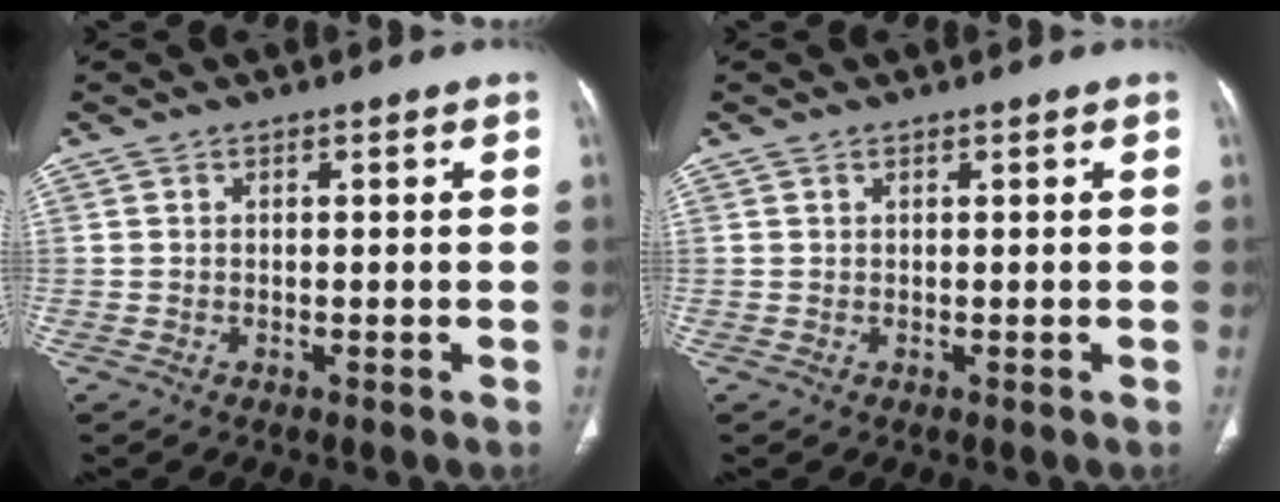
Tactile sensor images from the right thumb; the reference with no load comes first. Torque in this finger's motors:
{"motor_torque": [0.13, -0.01, 0.06, 0.18, 0.01]}